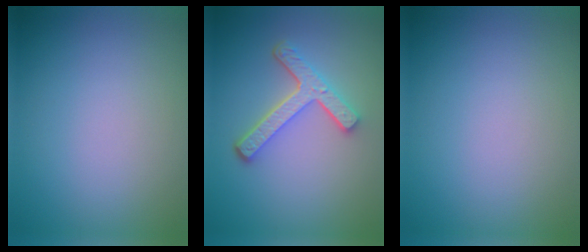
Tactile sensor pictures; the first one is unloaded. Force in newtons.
{"total": 4.6, "press": 3.4, "slide": 3.0}
{"total": 0.0}